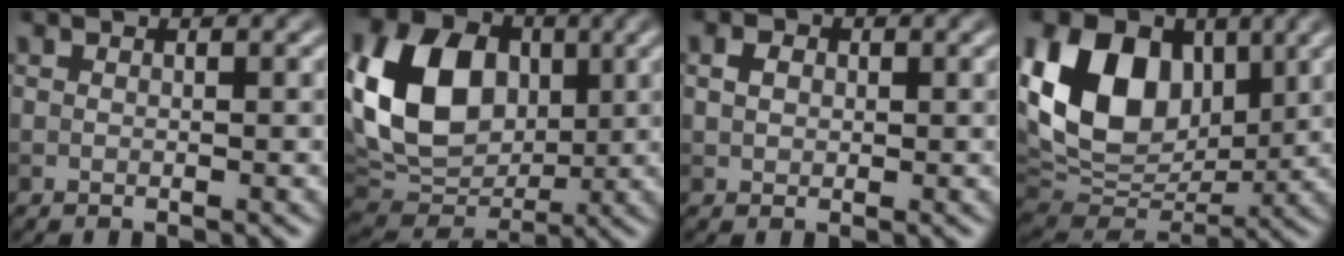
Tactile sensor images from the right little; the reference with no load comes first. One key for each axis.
{"total": 11.0, "fx": 1.5, "fy": 8.2, "fz": 7.2, "tx": -0.156, "ty": 0.005, "tz": 0.024}
{"total": 1.5, "fx": 0.3, "fy": 1.2, "fz": 0.8, "tx": -0.017, "ty": 0.005, "tz": 0.003}
{"total": 13.5, "fx": 3.5, "fy": 9.5, "fz": 8.9, "tx": -0.183, "ty": 0.015, "tz": 0.061}